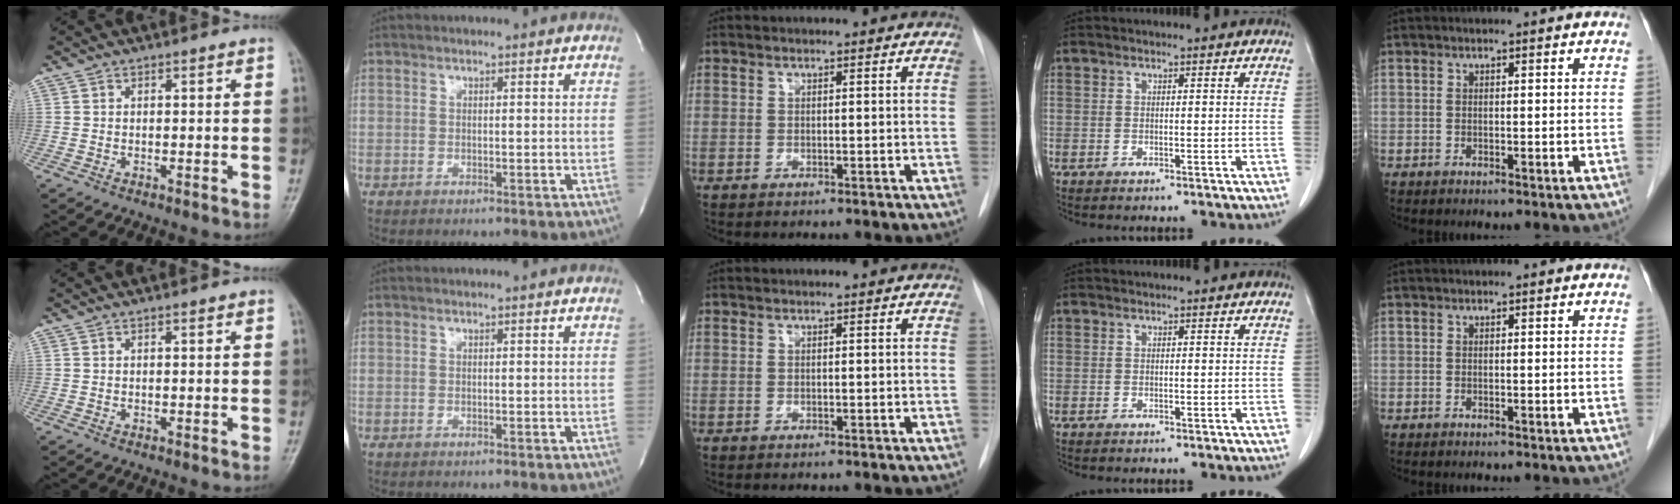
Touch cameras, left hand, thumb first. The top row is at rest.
{}